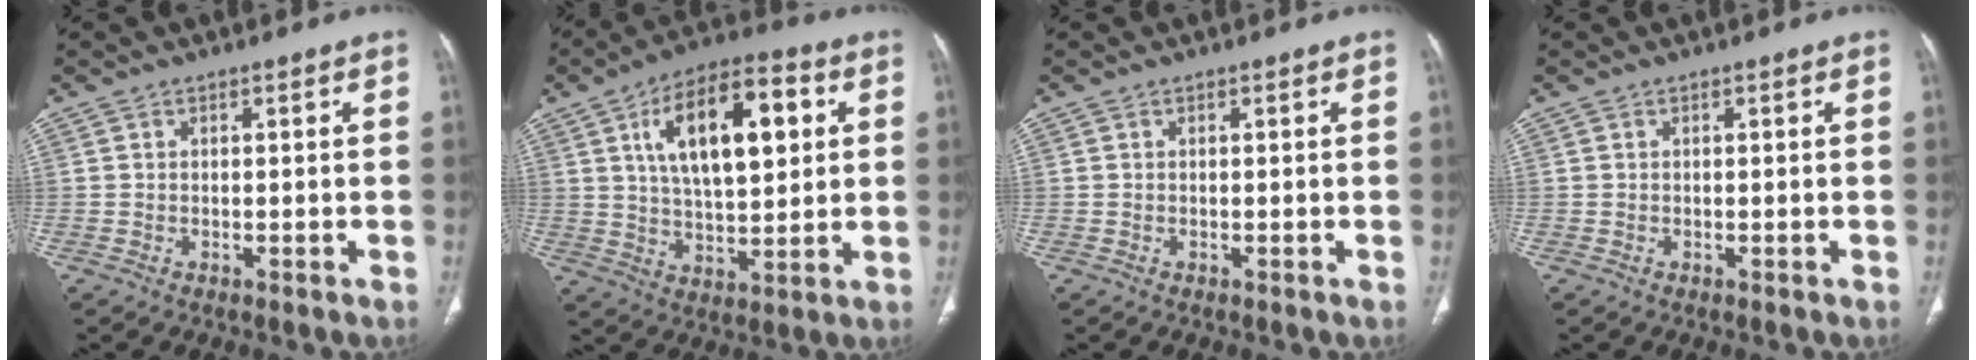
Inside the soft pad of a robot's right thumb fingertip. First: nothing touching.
{"total": 18.1, "force": [5.3, 8.4, 15.2], "torque": [-0.223, 0.002, 0.086]}
{"total": 0.0}
{"total": 0.0}